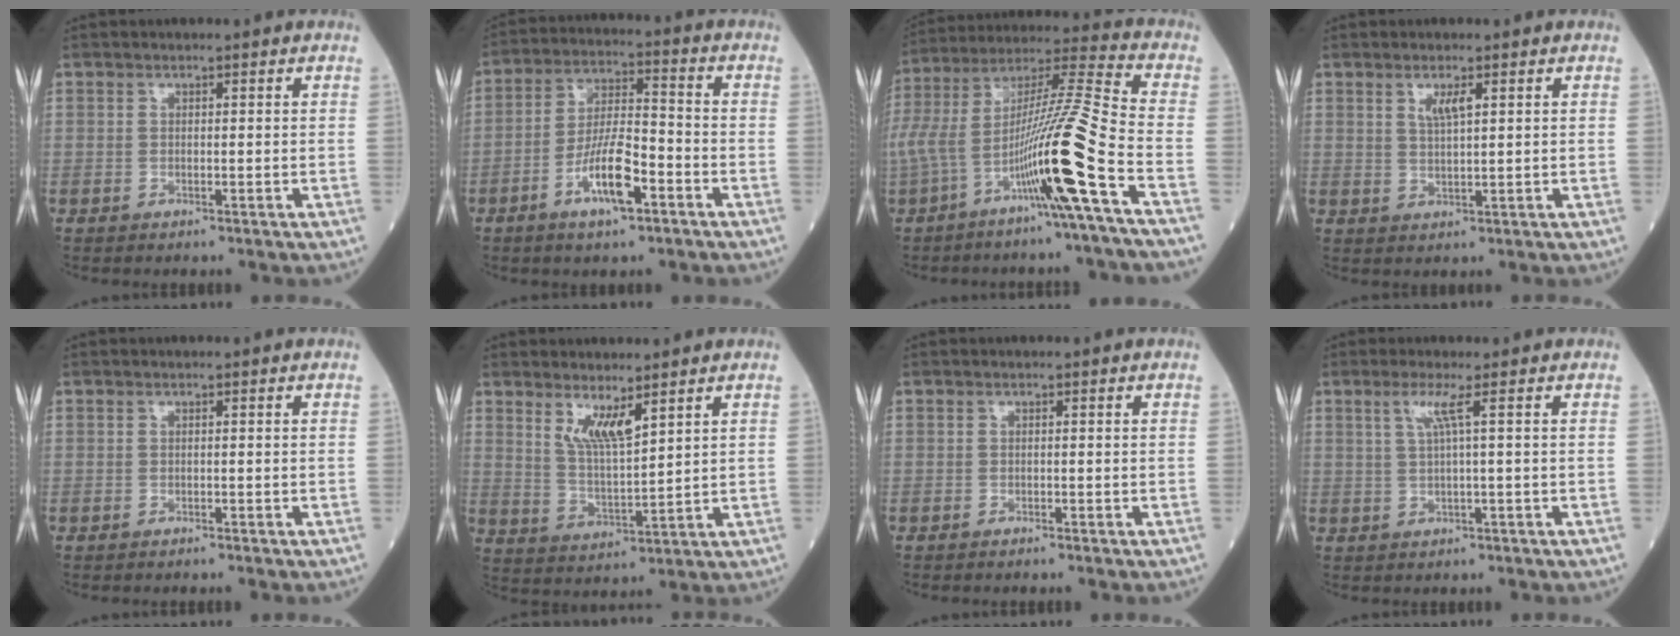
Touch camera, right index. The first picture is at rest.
{"total": 9.4, "force": [-4.5, 2.1, 7.9], "torque": [-0.158, 0.000, -0.082]}
{"total": 19.2, "force": [-8.3, -1.2, 17.3], "torque": [-0.363, 0.005, -0.158]}
{"total": 2.5, "force": [1.2, 0.3, 2.2], "torque": [-0.049, 0.000, 0.025]}
{"total": 1.0, "force": [-0.9, -0.1, 0.5], "torque": [-0.005, 0.000, -0.012]}
{"total": 5.6, "force": [3.6, 0.8, 4.2], "torque": [-0.088, -0.016, 0.075]}
{"total": 1.2, "force": [-1.1, -0.2, 0.5], "torque": [-0.008, 0.001, -0.014]}
{"total": 2.7, "force": [0.9, -0.8, 2.4], "torque": [-0.058, 0.002, 0.020]}